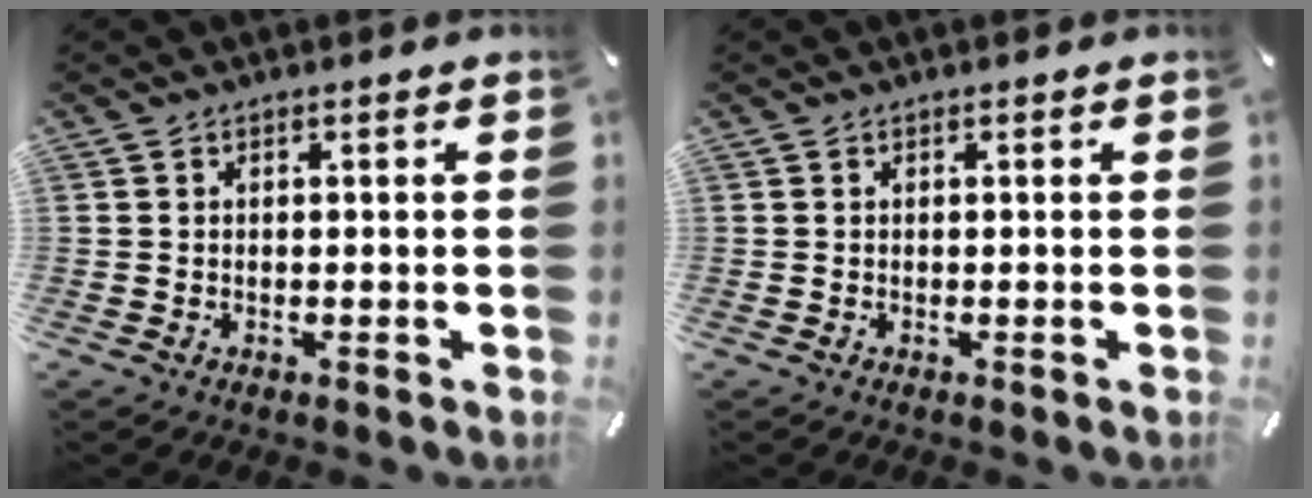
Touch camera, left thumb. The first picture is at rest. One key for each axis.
{"total": 0.0}